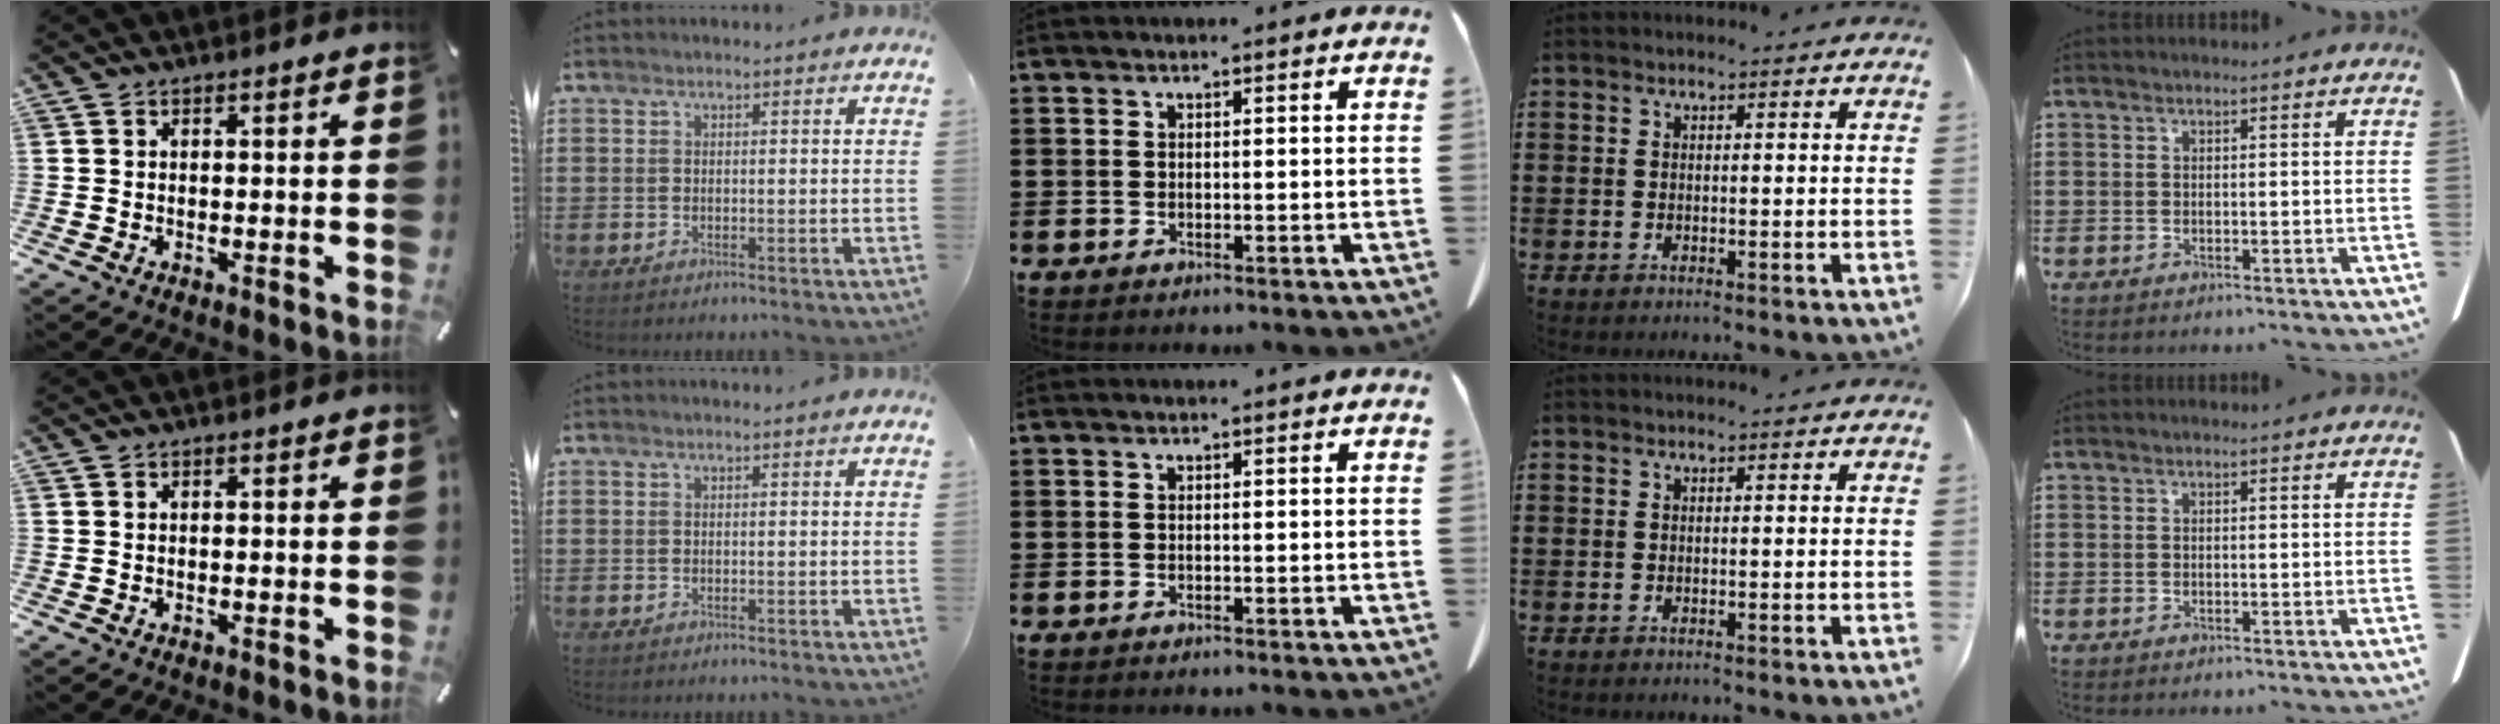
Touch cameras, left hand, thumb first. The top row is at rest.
{}